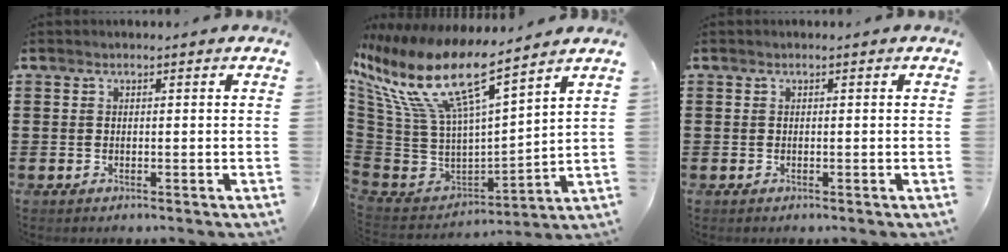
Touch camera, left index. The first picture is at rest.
{"total": 14.7, "force": [7.9, 3.9, 11.8], "torque": [-0.262, -0.053, 0.127]}
{"total": 0.0}